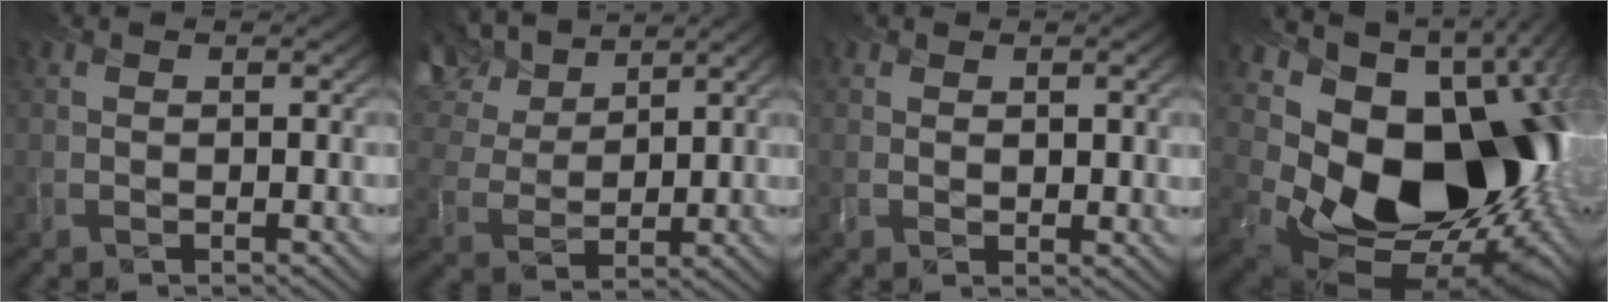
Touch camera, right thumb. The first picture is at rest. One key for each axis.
{"total": 8.7, "fx": 6.8, "fy": 3.7, "fz": 4.0, "tx": -0.113, "ty": 0.018, "tz": 0.134}
{"total": 1.6, "fx": 0.6, "fy": 1.0, "fz": 1.1, "tx": -0.017, "ty": -0.004, "tz": 0.018}
{"total": 19.5, "fx": 1.3, "fy": 14.1, "fz": 13.5, "tx": -0.209, "ty": -0.058, "tz": 0.082}